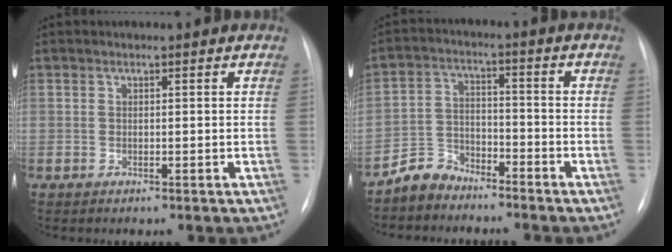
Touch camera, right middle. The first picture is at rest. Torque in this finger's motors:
{"motor_torque": [0.52, -0.92, 0.22, 0.03]}